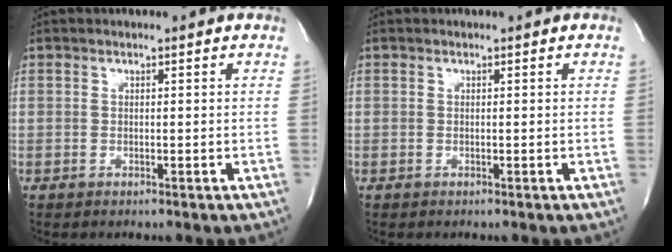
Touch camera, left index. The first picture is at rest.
{"total": 0.0}